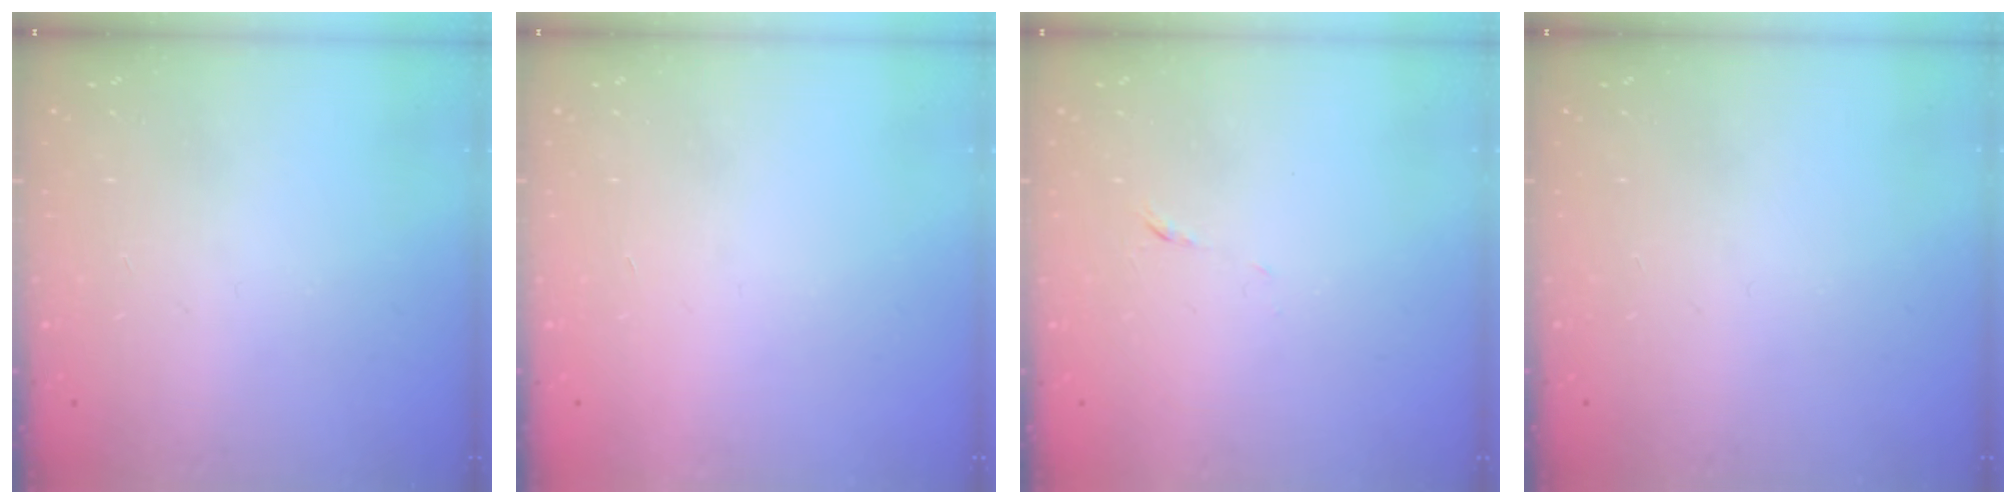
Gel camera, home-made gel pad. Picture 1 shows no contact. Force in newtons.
{"total": 1.7, "press": 1.7, "slide": 0.1}
{"total": 4.4, "press": 4.3, "slide": 0.8}
{"total": 0.0}